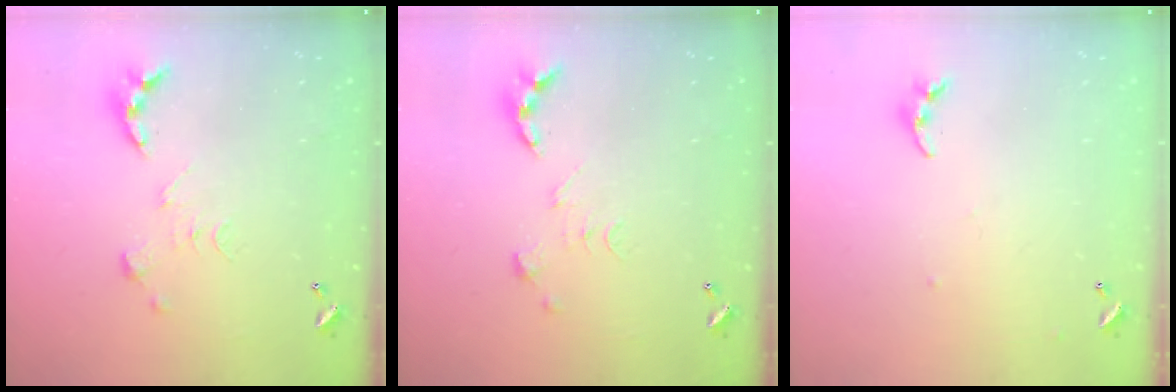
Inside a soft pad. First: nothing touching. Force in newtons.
{"total": 0.0}
{"total": 4.2, "press": 4.1, "slide": 0.4}